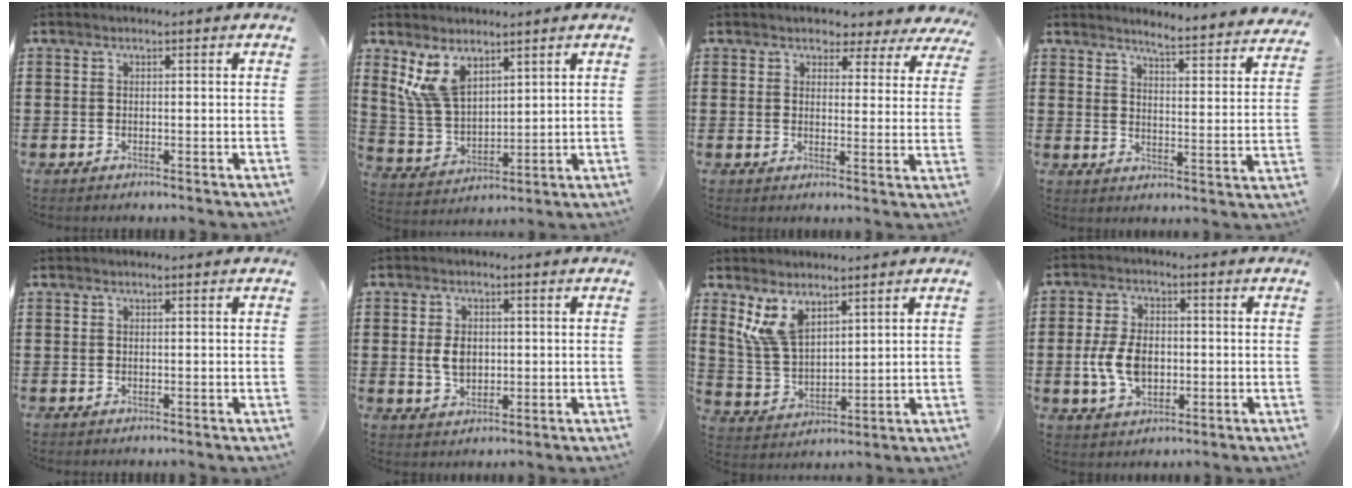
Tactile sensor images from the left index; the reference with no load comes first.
{"total": 7.4, "force": [4.6, 3.9, 4.3], "torque": [-0.115, -0.009, 0.086]}
{"total": 2.5, "force": [2.3, 1.1, -0.1], "torque": [0.001, -0.015, 0.035]}
{"total": 3.4, "force": [3.2, -1.0, 0.3], "torque": [-0.015, -0.037, 0.048]}
{"total": 0.0}
{"total": 4.5, "force": [0.2, 3.0, 3.4], "torque": [-0.070, 0.003, -0.002]}
{"total": 6.9, "force": [4.4, 3.6, 4.0], "torque": [-0.108, -0.008, 0.082]}
{"total": 7.3, "force": [-0.9, 4.7, 5.6], "torque": [-0.130, 0.006, -0.021]}